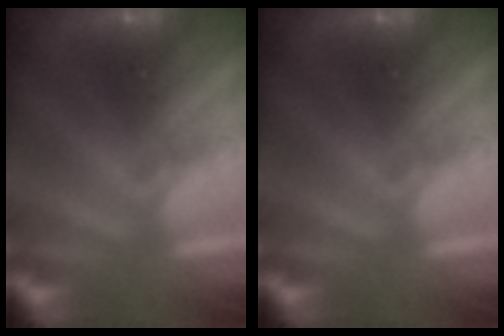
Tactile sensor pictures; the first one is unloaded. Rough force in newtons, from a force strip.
{"total": 0.0}